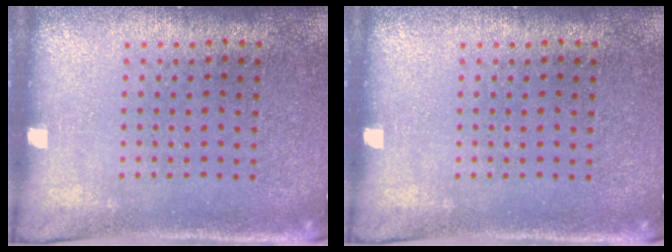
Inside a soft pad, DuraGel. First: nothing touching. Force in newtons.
{"total": 0.0}